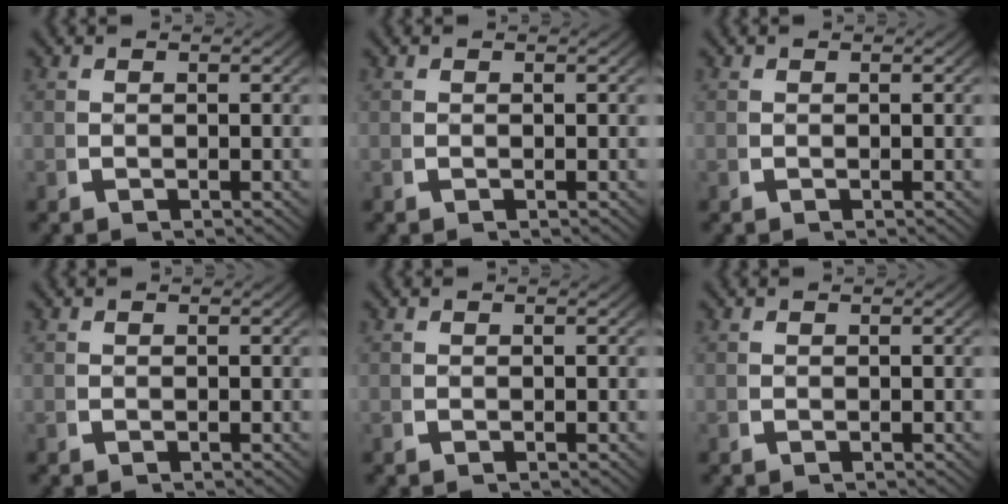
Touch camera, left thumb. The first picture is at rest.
{"total": 0.0}
{"total": 0.0}
{"total": 0.0}
{"total": 0.0}
{"total": 0.0}